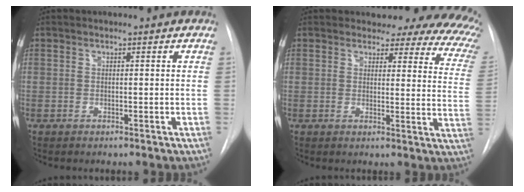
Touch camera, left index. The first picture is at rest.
{"total": 16.9, "force": [14.7, 5.8, 6.0], "torque": [-0.054, -0.060, 0.134]}